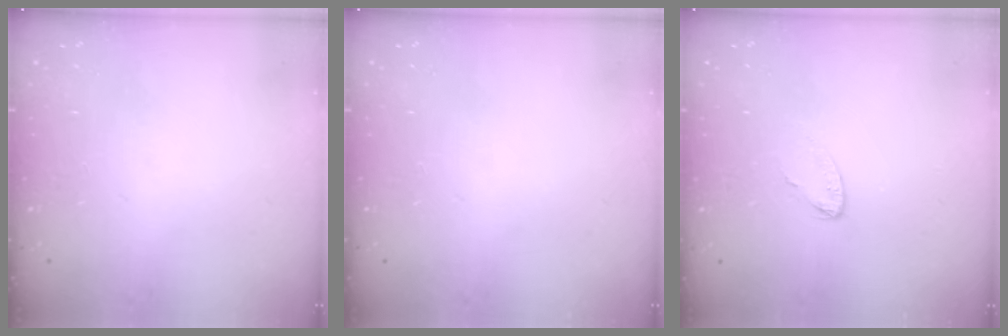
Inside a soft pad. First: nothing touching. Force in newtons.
{"total": 0.0}
{"total": 3.4, "press": 3.4, "slide": 0.2}